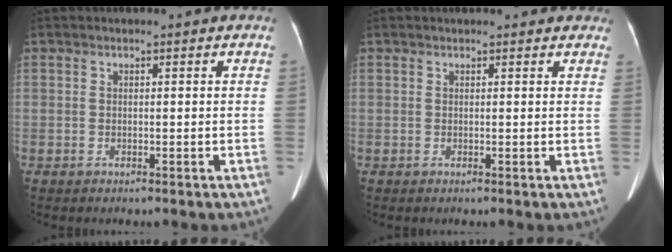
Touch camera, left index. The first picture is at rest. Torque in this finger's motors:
{"motor_torque": [0.08, -0.12, 0.09, 0.02]}